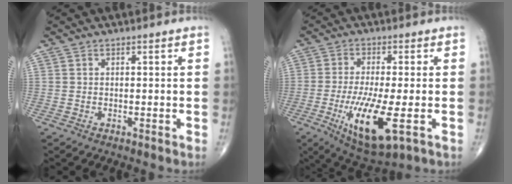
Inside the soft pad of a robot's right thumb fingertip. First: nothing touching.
{"total": 13.0, "force": [-3.8, 3.4, 11.9], "torque": [-0.225, -0.021, -0.056]}